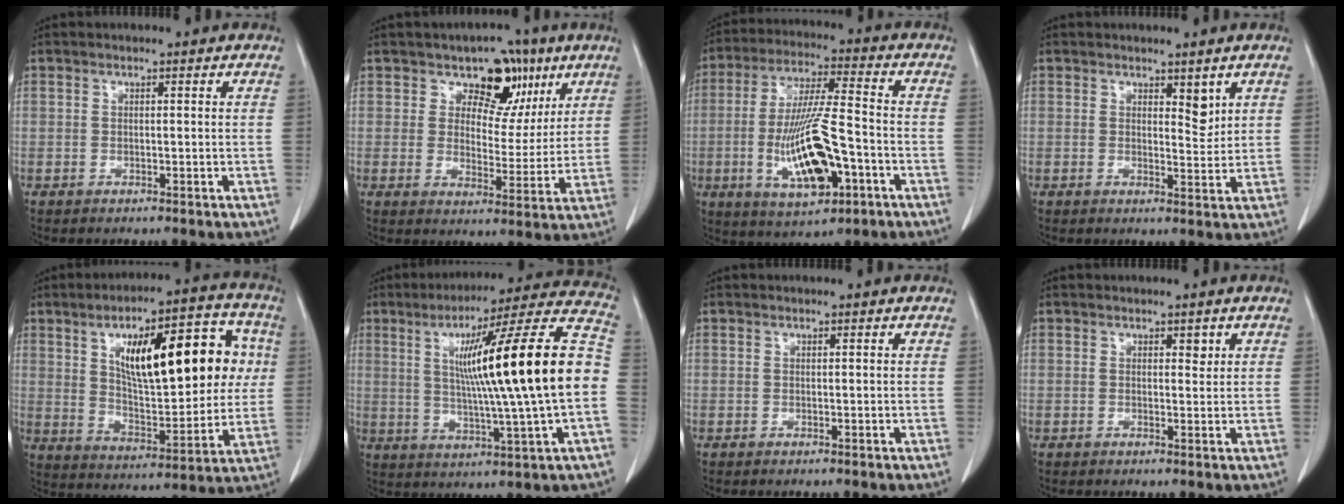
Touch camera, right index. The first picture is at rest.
{"total": 8.5, "force": [4.8, 5.5, 4.2], "torque": [-0.039, 0.005, 0.071]}
{"total": 15.2, "force": [-4.2, 4.5, 13.9], "torque": [-0.262, -0.001, -0.066]}
{"total": 2.8, "force": [1.7, 1.1, 1.9], "torque": [-0.025, -0.012, 0.029]}
{"total": 21.1, "force": [5.4, 7.2, 19.1], "torque": [-0.290, 0.031, 0.086]}
{"total": 22.7, "force": [1.3, -0.2, 22.6], "torque": [-0.321, 0.025, 0.013]}
{"total": 0.0}
{"total": 1.3, "force": [0.7, 0.7, 0.8], "torque": [-0.008, -0.004, 0.009]}